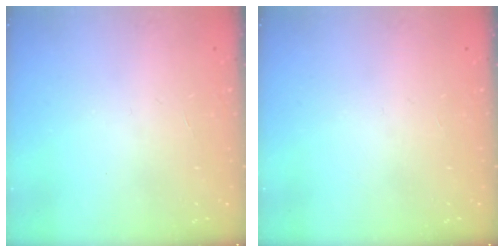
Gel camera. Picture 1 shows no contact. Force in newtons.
{"total": 0.0}